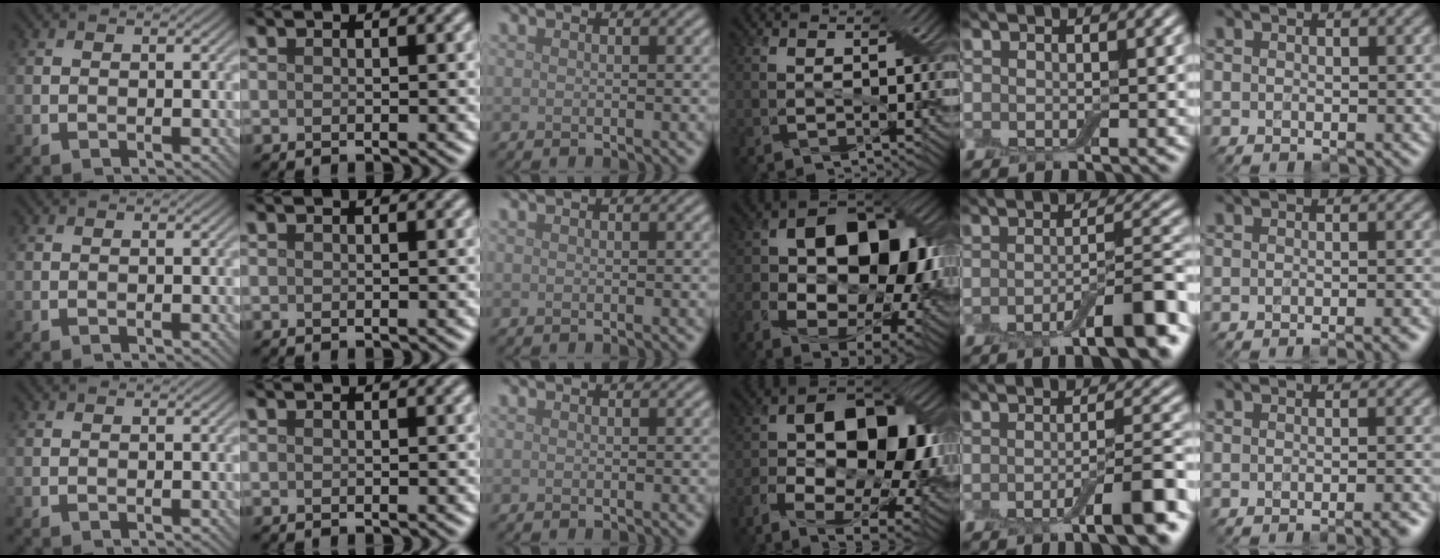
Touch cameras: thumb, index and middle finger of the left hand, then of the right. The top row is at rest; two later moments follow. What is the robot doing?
{"motion": "insert", "object": "backpack"}